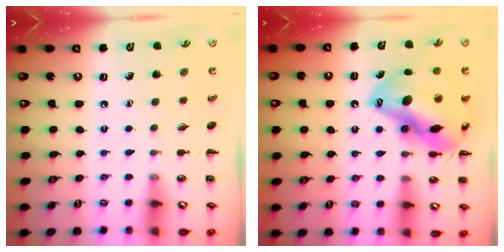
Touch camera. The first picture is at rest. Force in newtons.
{"total": 18.5, "press": 17.8, "slide": 5.1}